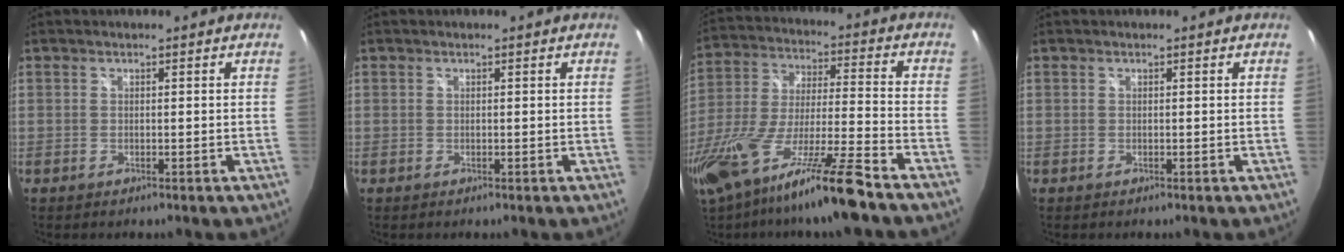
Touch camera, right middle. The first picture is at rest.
{"total": 0.0}
{"total": 22.9, "force": [-16.4, 0.7, 16.0], "torque": [-0.299, -0.056, -0.287]}
{"total": 0.0}